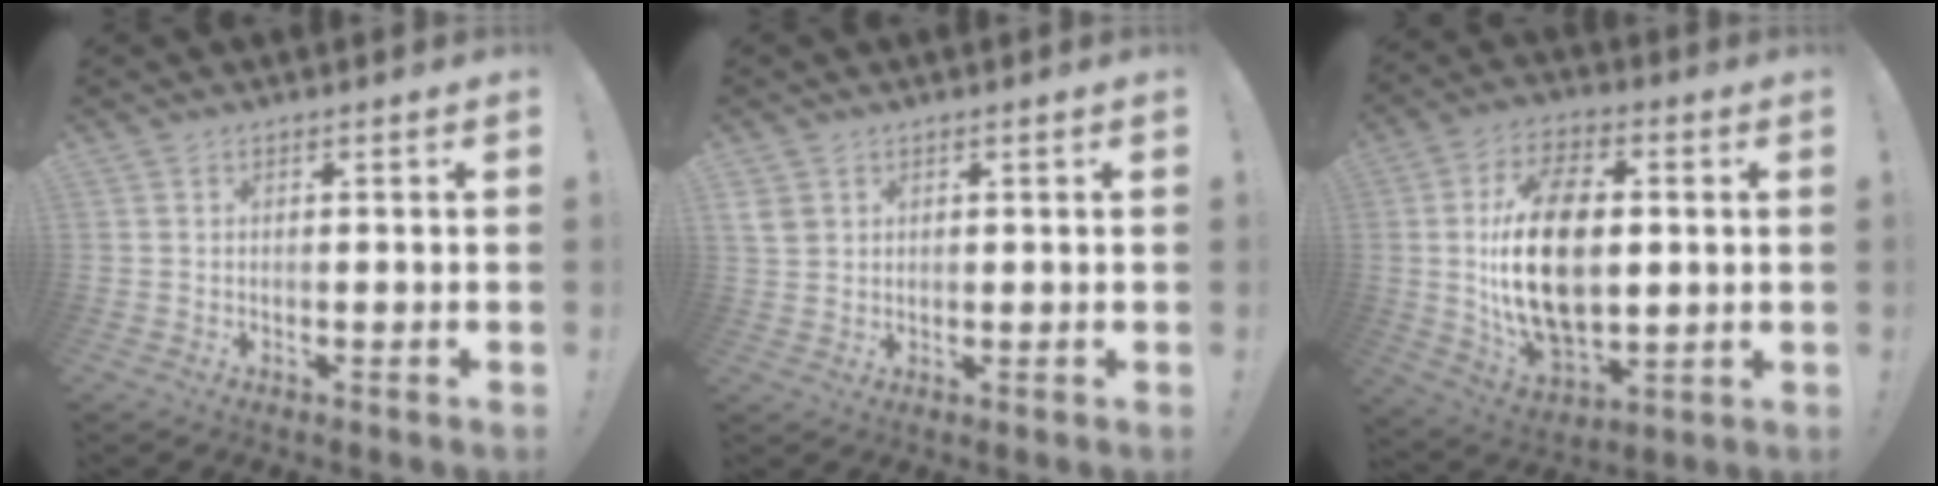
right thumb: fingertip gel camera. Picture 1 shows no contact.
{"total": 3.6, "force": [1.8, 2.7, 1.4], "torque": [-0.020, -0.004, 0.037]}
{"total": 22.7, "force": [1.2, 13.5, 18.1], "torque": [-0.341, -0.002, 0.023]}